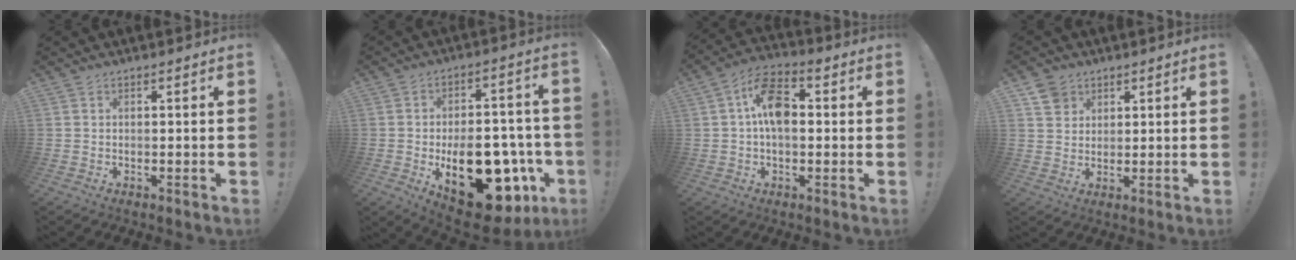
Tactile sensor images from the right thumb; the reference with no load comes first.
{"total": 23.3, "force": [-8.1, 12.9, 17.7], "torque": [-0.244, 0.046, -0.107]}
{"total": 11.5, "force": [1.1, 7.1, 9.0], "torque": [-0.148, 0.016, 0.023]}
{"total": 5.3, "force": [3.3, 4.0, 0.8], "torque": [-0.007, -0.018, 0.063]}